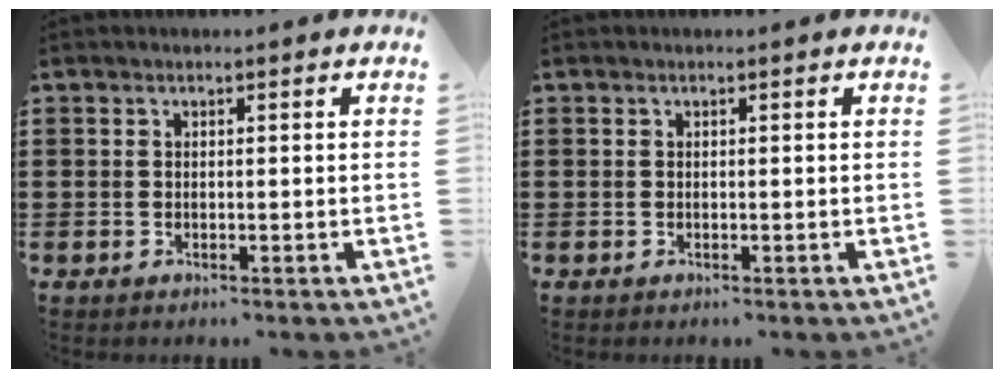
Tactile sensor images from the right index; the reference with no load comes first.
{"total": 0.0}